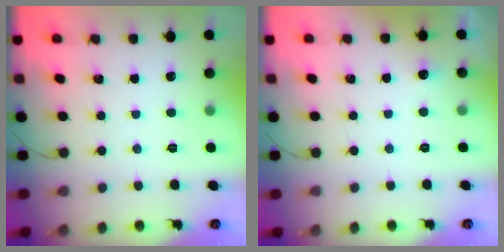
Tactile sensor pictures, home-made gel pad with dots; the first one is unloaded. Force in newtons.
{"total": 11.7, "press": 3.4, "slide": 11.2}